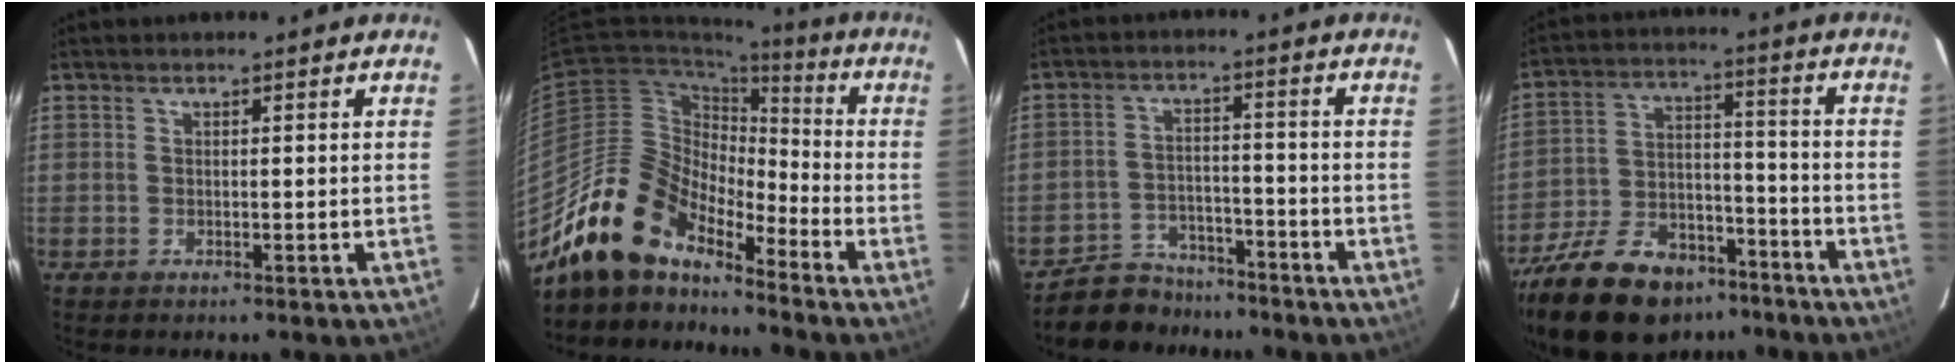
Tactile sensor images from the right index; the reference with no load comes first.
{"total": 15.6, "force": [-13.1, 6.1, 5.8], "torque": [-0.112, 0.013, -0.253]}
{"total": 9.3, "force": [-8.0, 4.4, 1.4], "torque": [-0.053, 0.013, -0.121]}
{"total": 24.1, "force": [-17.2, 12.1, 11.7], "torque": [-0.260, 0.006, -0.270]}